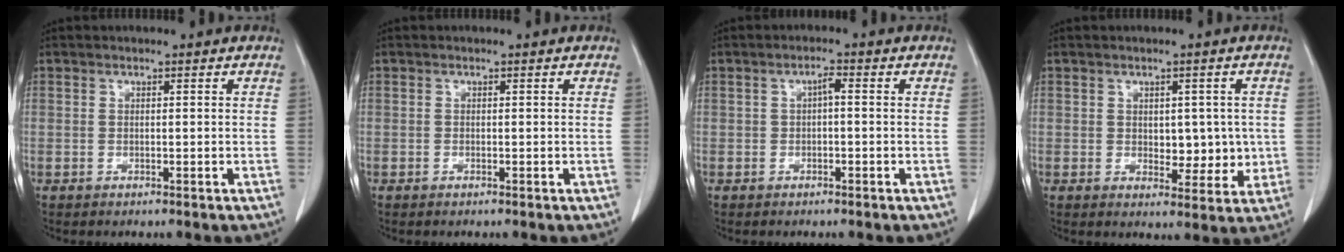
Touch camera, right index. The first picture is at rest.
{"total": 0.0}
{"total": 1.5, "force": [0.0, 0.3, 1.4], "torque": [-0.027, 0.006, 0.001]}
{"total": 5.5, "force": [0.1, 3.3, 4.4], "torque": [-0.047, -0.001, 0.010]}